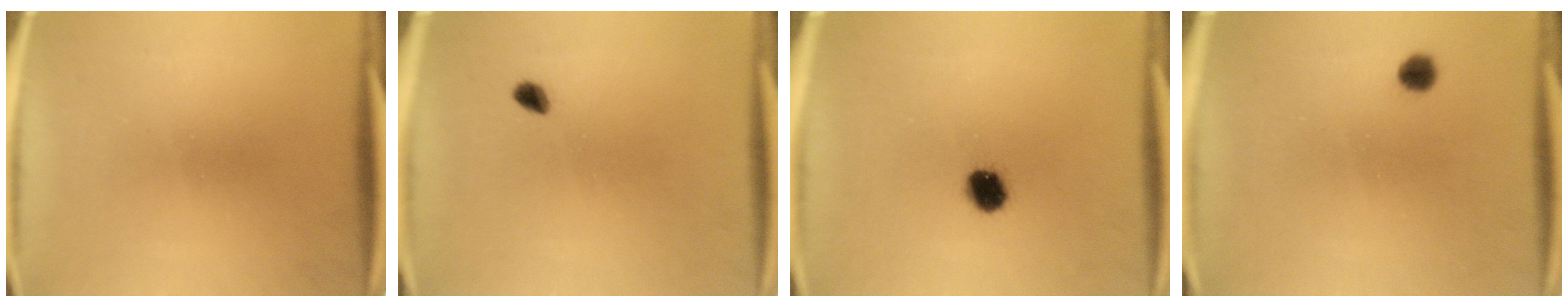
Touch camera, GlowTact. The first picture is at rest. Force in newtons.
{"total": 1.7}
{"total": 5.5}
{"total": 2.3}